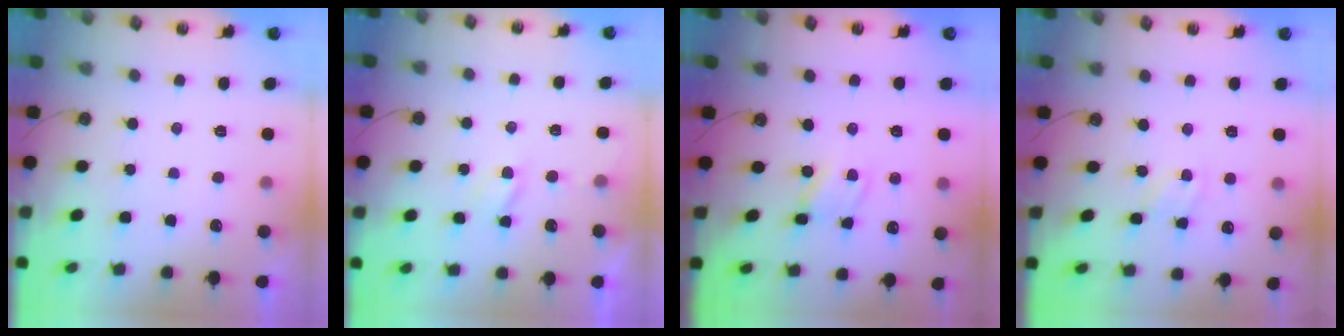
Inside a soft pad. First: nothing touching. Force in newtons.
{"total": 2.8, "press": 2.7, "slide": 0.4}
{"total": 2.1, "press": 2.1, "slide": 0.3}
{"total": 3.1, "press": 3.0, "slide": 0.5}